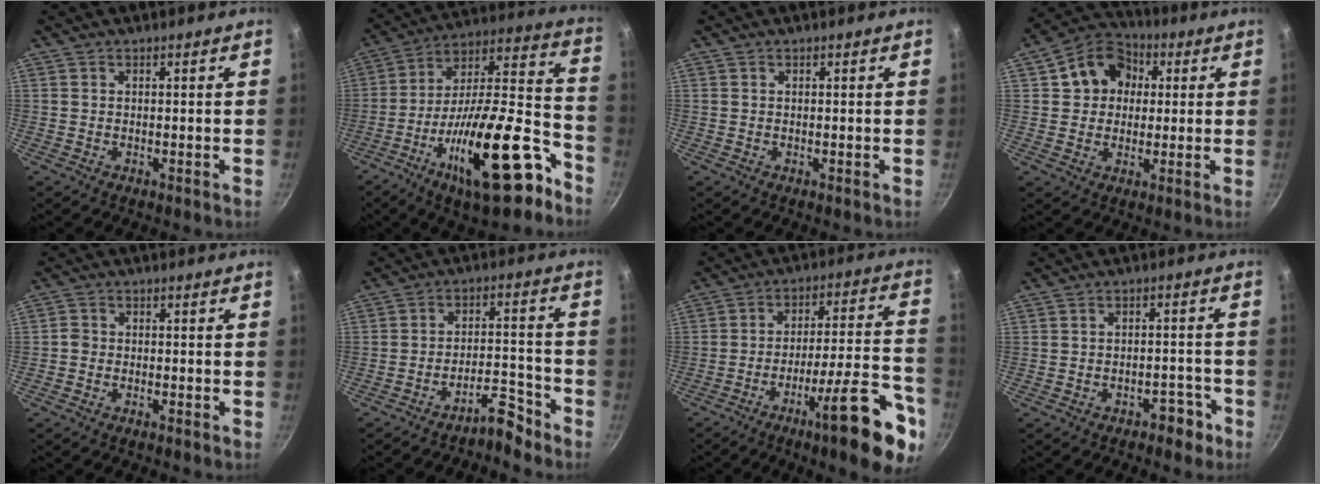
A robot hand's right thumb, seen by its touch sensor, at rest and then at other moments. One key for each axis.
{"total": 27.2, "fx": -13.6, "fy": 9.5, "fz": 21.6, "tx": -0.292, "ty": 0.077, "tz": -0.221}
{"total": 0.0}
{"total": 11.1, "fx": 2.6, "fy": 9.4, "fz": 5.4, "tx": -0.055, "ty": 0.018, "tz": 0.028}
{"total": 2.0, "fx": -1.4, "fy": 1.0, "fz": 0.9, "tx": -0.025, "ty": 0.015, "tz": -0.032}
{"total": 6.4, "fx": -5.3, "fy": 1.8, "fz": 3.1, "tx": -0.030, "ty": 0.055, "tz": -0.085}
{"total": 20.6, "fx": -10.7, "fy": 4.7, "fz": 16.9, "tx": -0.204, "ty": 0.062, "tz": -0.162}
{"total": 5.4, "fx": -3.6, "fy": 2.8, "fz": 3.0, "tx": -0.013, "ty": 0.047, "tz": -0.033}